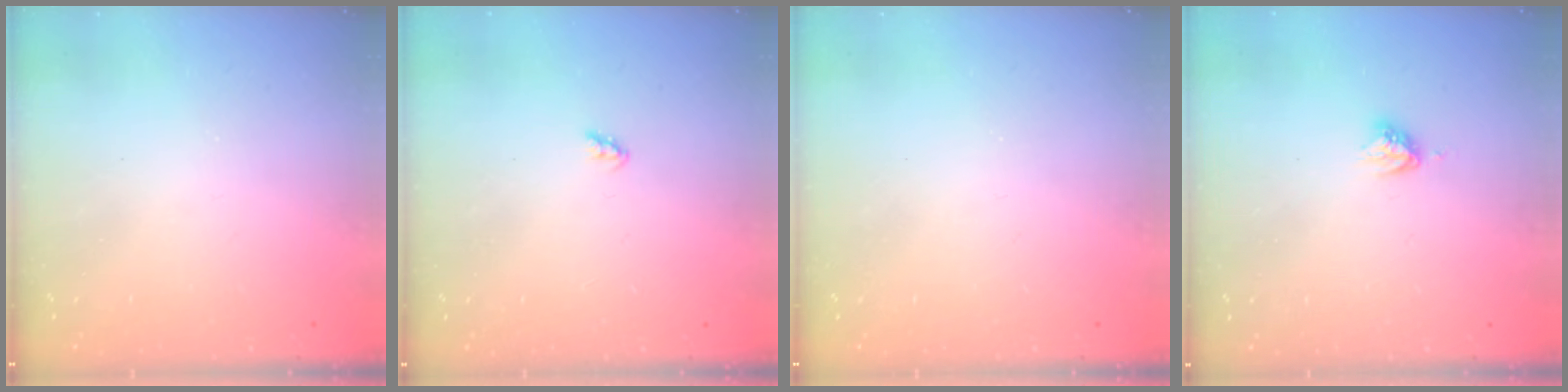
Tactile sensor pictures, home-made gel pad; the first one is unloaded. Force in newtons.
{"total": 2.5, "press": 2.5, "slide": 0.3}
{"total": 0.0}
{"total": 4.2, "press": 4.1, "slide": 0.6}